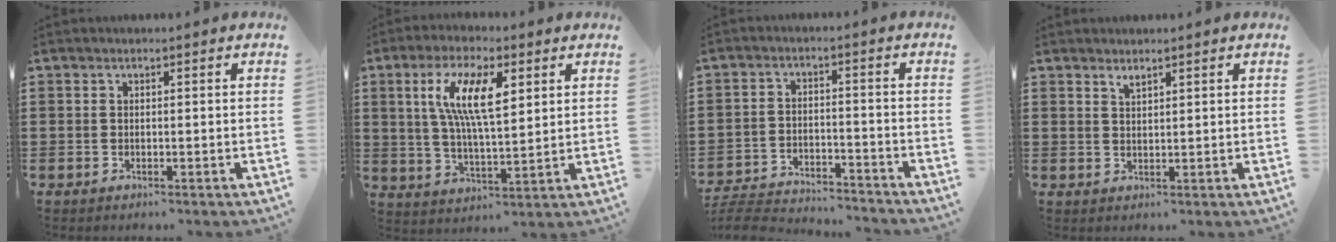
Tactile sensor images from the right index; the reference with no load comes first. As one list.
[{"total": 9.8, "force": [3.4, 3.1, 8.7], "torque": [-0.183, 0.007, 0.056]}, {"total": 5.3, "force": [-5.2, 0.3, 0.8], "torque": [-0.027, -0.001, -0.110]}, {"total": 1.3, "force": [1.2, 0.3, 0.4], "torque": [-0.010, 0.001, 0.021]}]